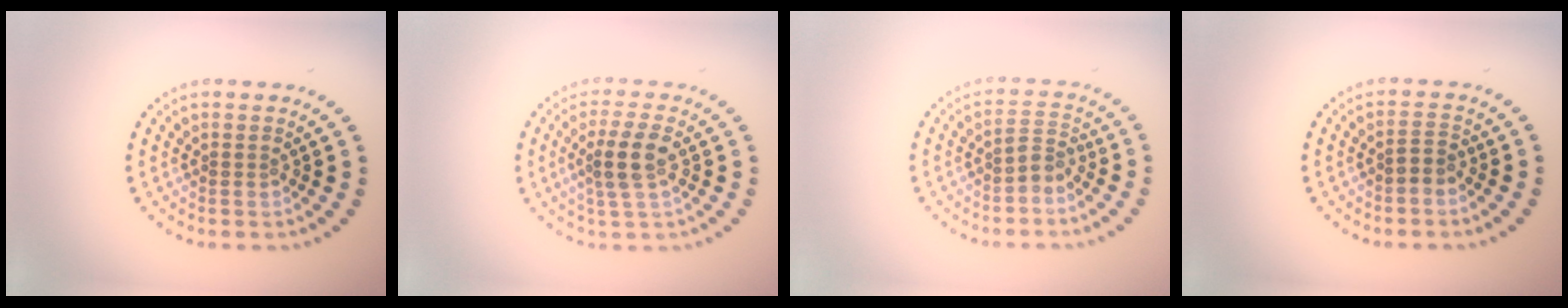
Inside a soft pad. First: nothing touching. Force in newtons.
{"total": 3.5, "press": 3.3, "slide": 1.3}
{"total": 1.8, "press": 1.4, "slide": 1.0}
{"total": 1.5, "press": 1.2, "slide": 0.9}